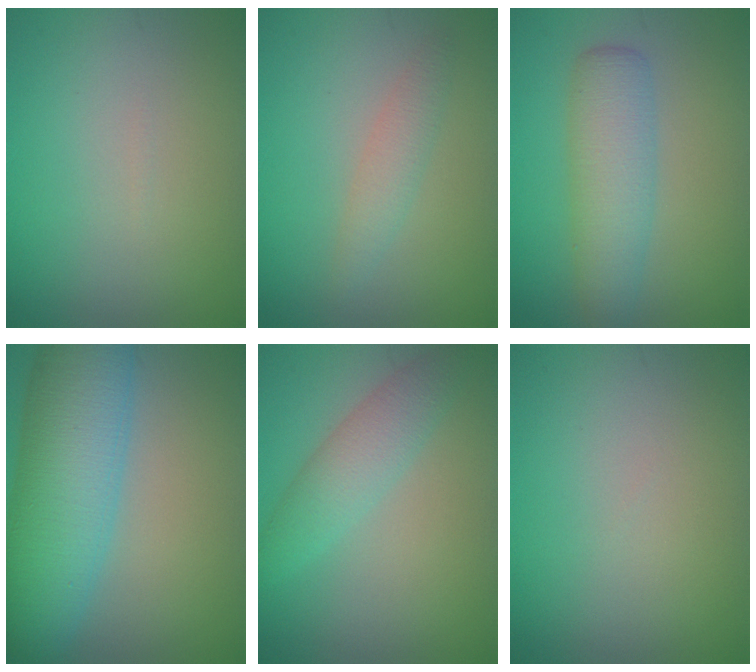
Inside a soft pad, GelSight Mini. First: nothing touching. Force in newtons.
{"total": 1.8, "press": 1.8, "slide": 0.0}
{"total": 4.4, "press": 4.4, "slide": 0.1}
{"total": 10.4, "press": 10.4, "slide": 0.3}
{"total": 2.4, "press": 2.4, "slide": 0.2}
{"total": 0.0}